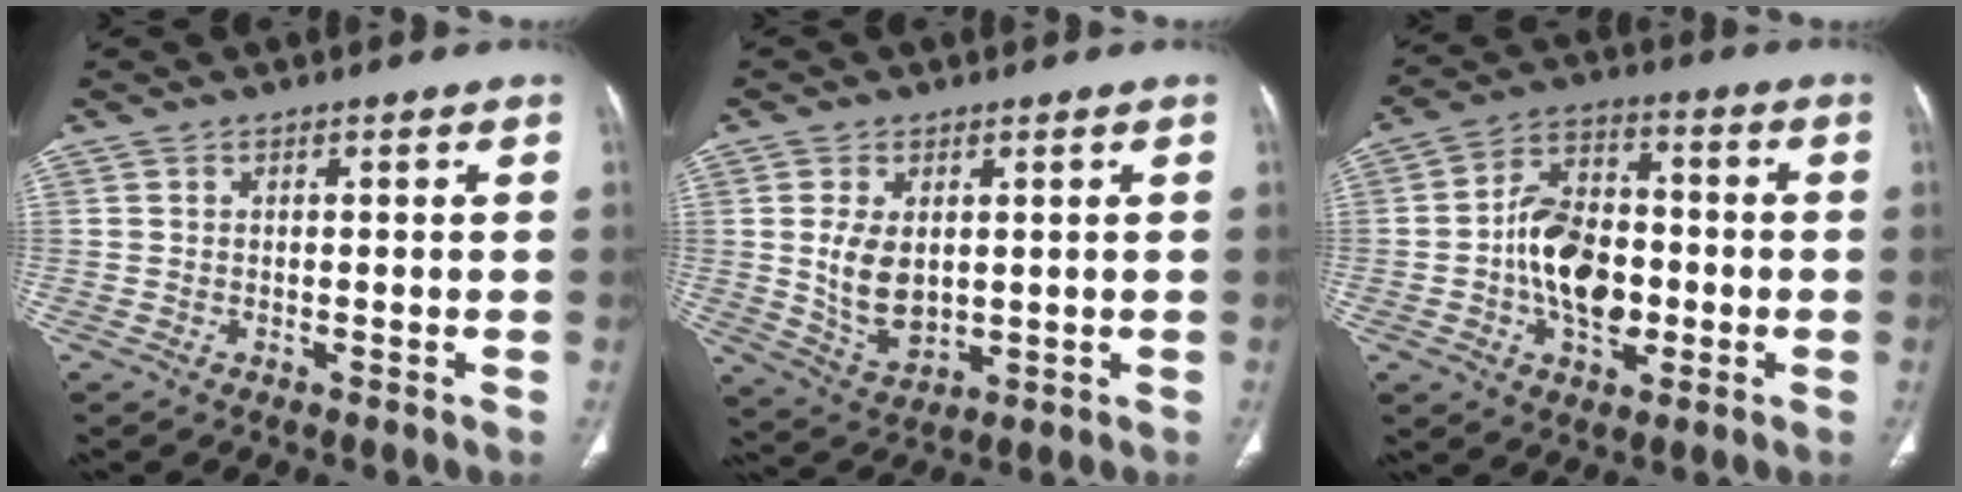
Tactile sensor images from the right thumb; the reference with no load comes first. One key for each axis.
{"total": 8.8, "fx": 1.1, "fy": 5.5, "fz": 6.8, "tx": -0.116, "ty": -0.016, "tz": 0.037}
{"total": 14.0, "fx": -2.2, "fy": 9.2, "fz": 10.3, "tx": -0.148, "ty": 0.029, "tz": -0.039}